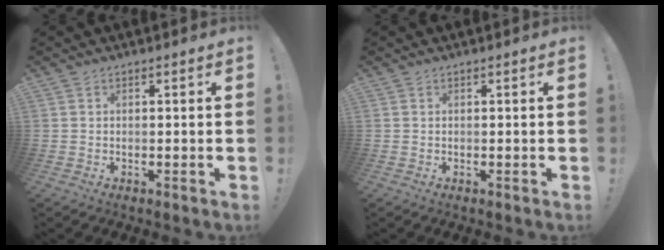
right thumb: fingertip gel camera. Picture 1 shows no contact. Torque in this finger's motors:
{"motor_torque": [-0.12, -0.16, -0.19, 0.11, -0.03]}